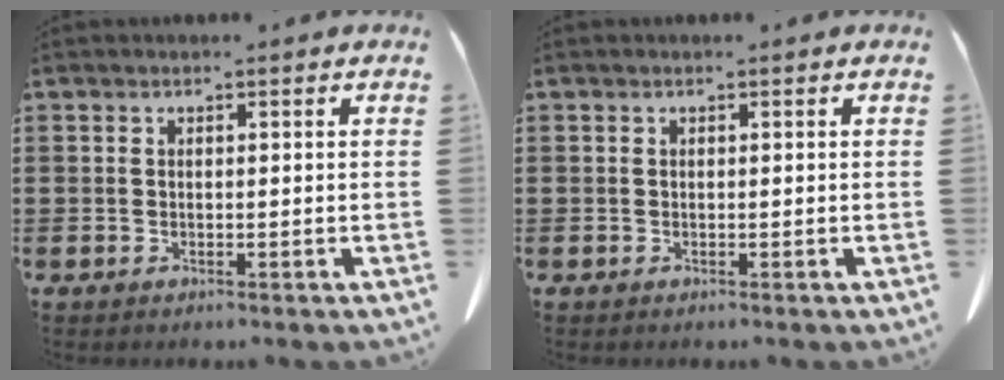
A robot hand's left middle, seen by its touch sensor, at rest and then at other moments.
{"total": 0.0}